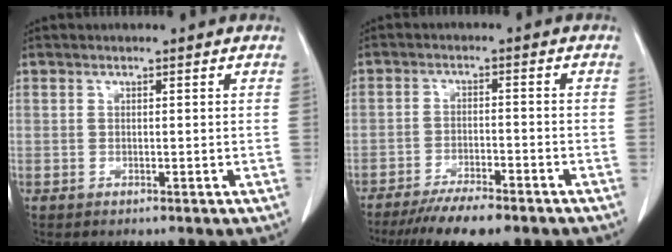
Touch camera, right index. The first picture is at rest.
{"total": 9.1, "force": [-7.3, 1.6, 5.1], "torque": [-0.077, -0.017, -0.116]}